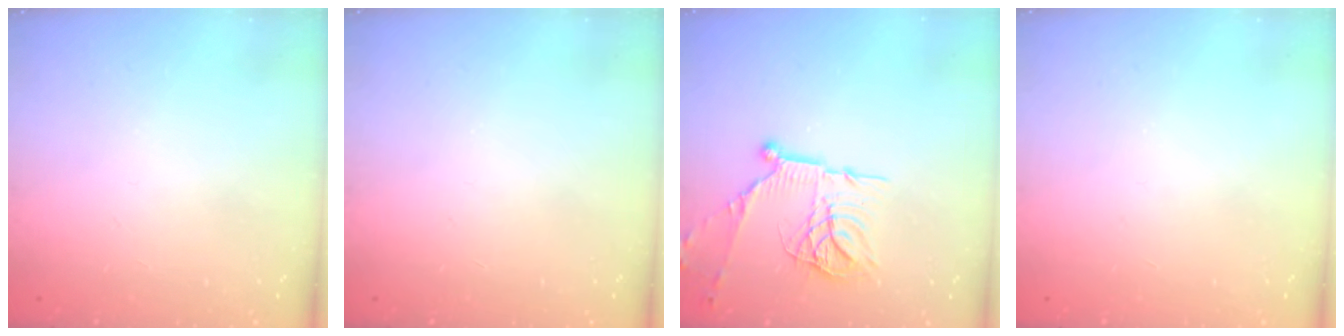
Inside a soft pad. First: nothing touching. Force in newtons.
{"total": 0.0}
{"total": 17.9, "press": 17.8, "slide": 1.6}
{"total": 0.0}